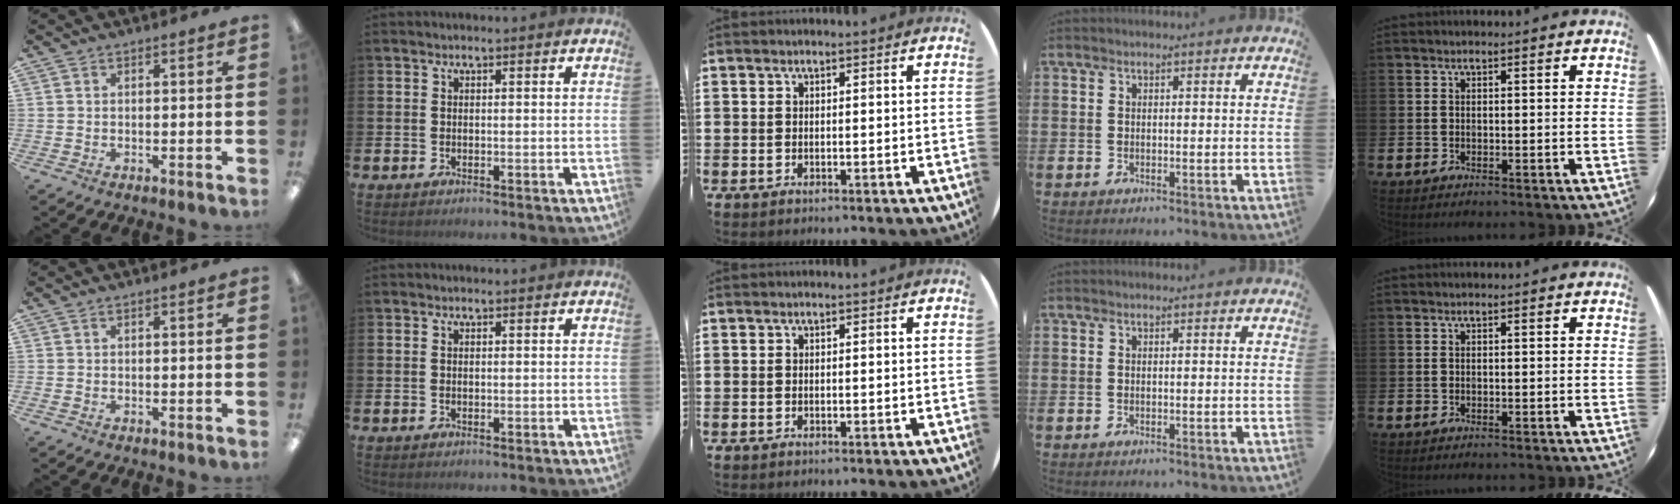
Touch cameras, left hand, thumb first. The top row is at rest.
{}